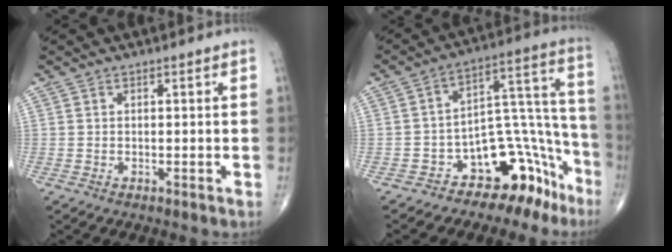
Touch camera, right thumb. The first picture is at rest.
{"total": 13.1, "force": [-9.1, 7.2, 6.1], "torque": [-0.012, 0.155, -0.138]}